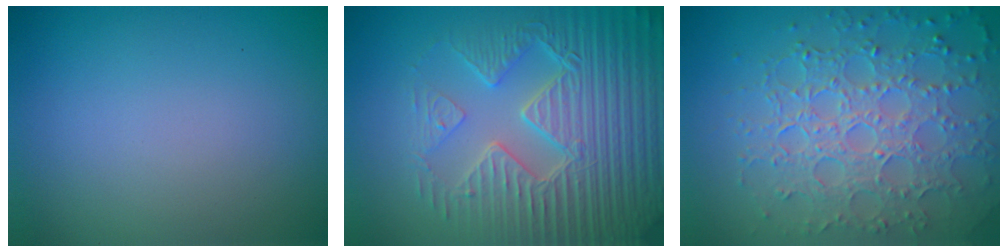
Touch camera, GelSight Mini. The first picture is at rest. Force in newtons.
{"total": 8.3, "press": 6.4, "slide": 5.3}
{"total": 8.1, "press": 5.7, "slide": 5.8}